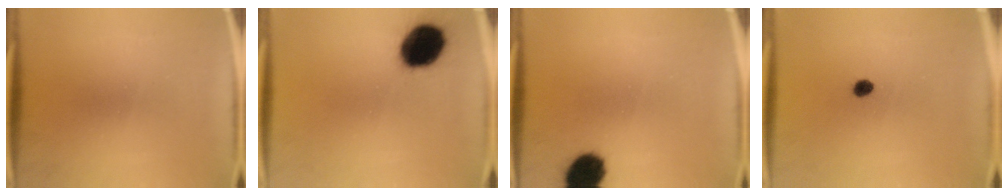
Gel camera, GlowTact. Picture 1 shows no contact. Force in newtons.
{"total": 15.4}
{"total": 9.8}
{"total": 2.1}